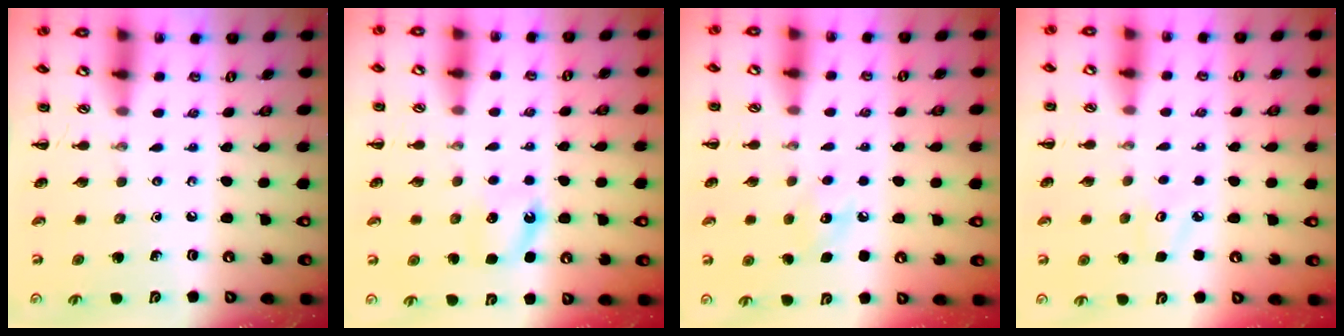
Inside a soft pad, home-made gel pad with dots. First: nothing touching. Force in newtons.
{"total": 5.0, "press": 4.7, "slide": 1.6}
{"total": 7.6, "press": 7.3, "slide": 2.2}
{"total": 4.2, "press": 4.0, "slide": 1.3}